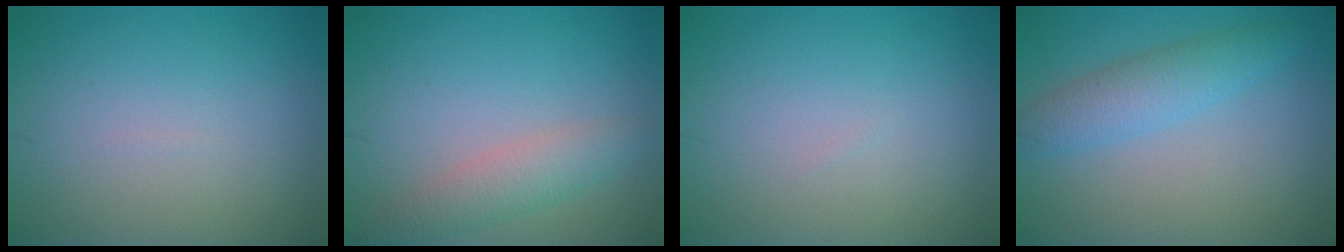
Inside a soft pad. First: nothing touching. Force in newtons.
{"total": 2.9, "press": 2.9, "slide": 0.2}
{"total": 0.0}
{"total": 3.3, "press": 3.3, "slide": 0.1}